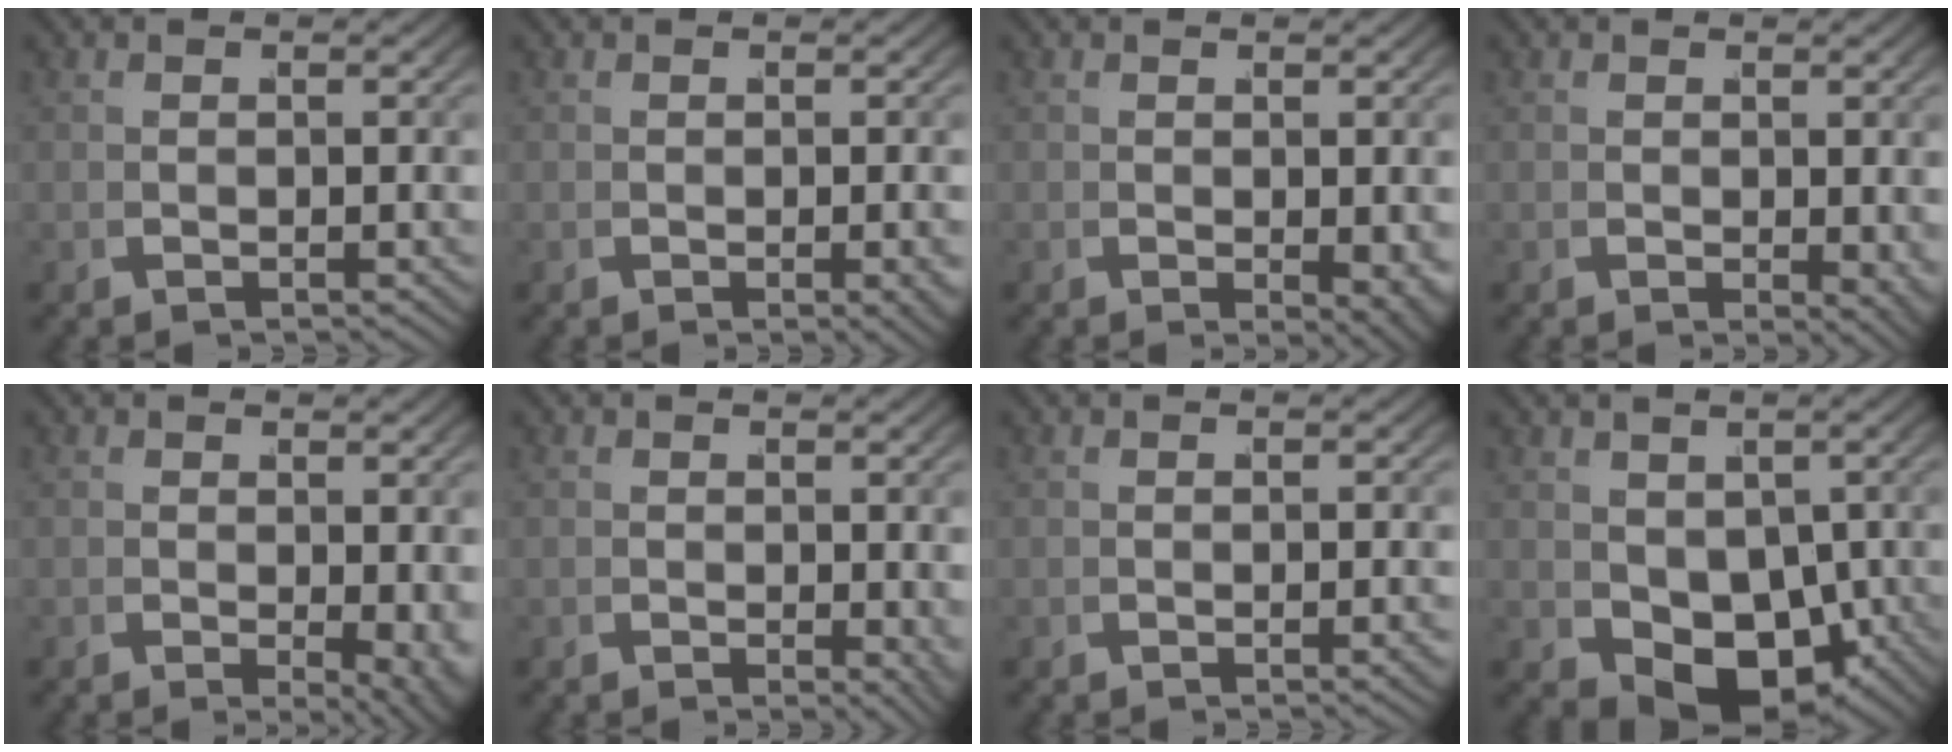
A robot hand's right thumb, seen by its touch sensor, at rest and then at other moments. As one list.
[{"total": 1.4, "force": [-0.3, 0.4, 1.3], "torque": [-0.020, -0.002, -0.002]}, {"total": 2.6, "force": [-0.2, 1.2, 2.3], "torque": [-0.027, -0.012, 0.006]}, {"total": 1.9, "force": [0.1, 1.0, 1.6], "torque": [-0.014, -0.009, 0.009]}, {"total": 3.1, "force": [-0.1, 1.4, 2.7], "torque": [-0.036, -0.017, 0.009]}, {"total": 1.6, "force": [0.0, 0.8, 1.4], "torque": [-0.012, -0.007, 0.005]}, {"total": 0.6, "force": [-0.2, 0.1, 0.6], "torque": [-0.012, 0.003, -0.002]}, {"total": 7.6, "force": [-1.5, 5.2, 5.3], "torque": [-0.096, -0.052, 0.011]}]